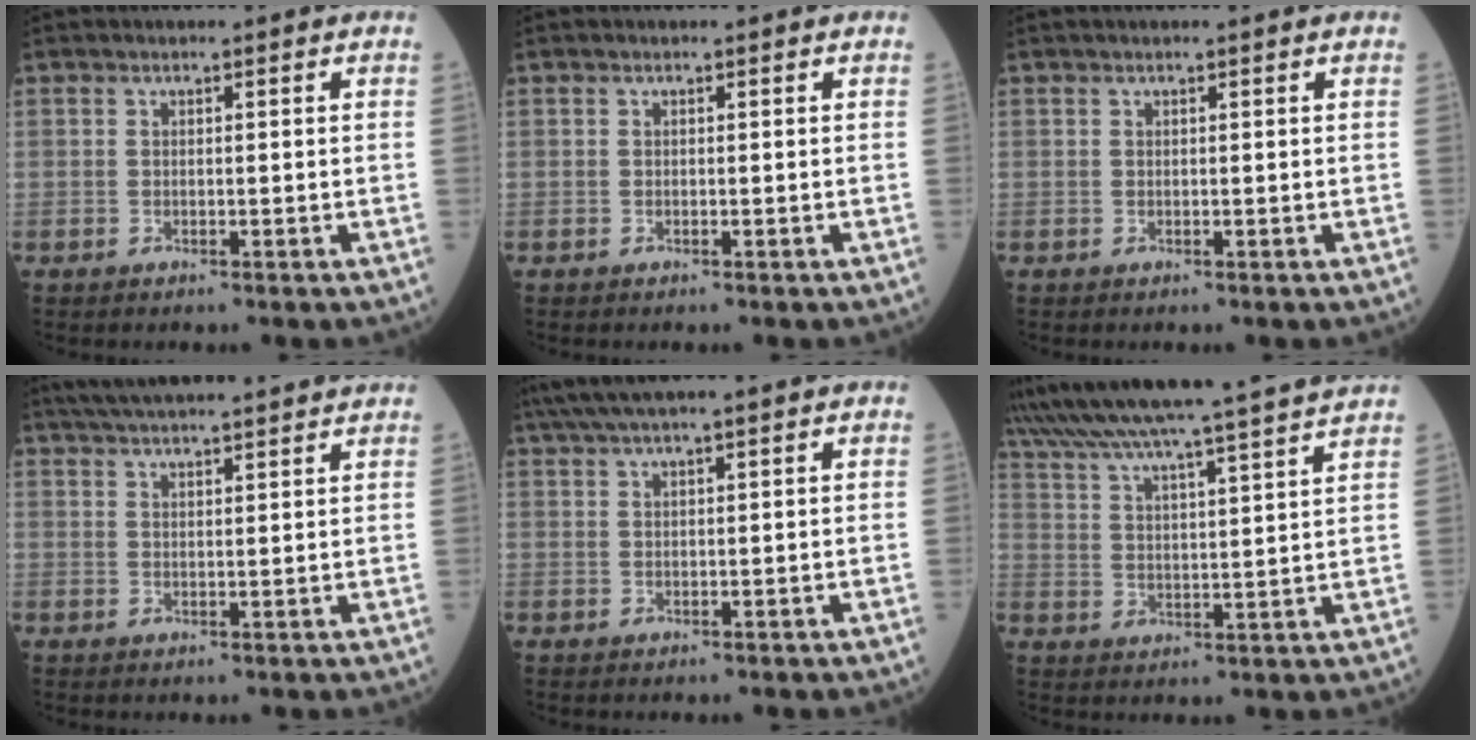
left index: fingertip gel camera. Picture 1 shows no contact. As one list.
[{"total": 0.0}, {"total": 1.0, "force": [0.9, -0.2, 0.5], "torque": [-0.008, 0.012, 0.018]}, {"total": 14.6, "force": [13.2, 0.5, 6.2], "torque": [-0.109, 0.035, 0.188]}, {"total": 6.1, "force": [5.1, -1.0, 3.3], "torque": [-0.057, 0.034, 0.091]}, {"total": 22.9, "force": [20.6, -1.8, 9.8], "torque": [-0.184, -0.014, 0.300]}]